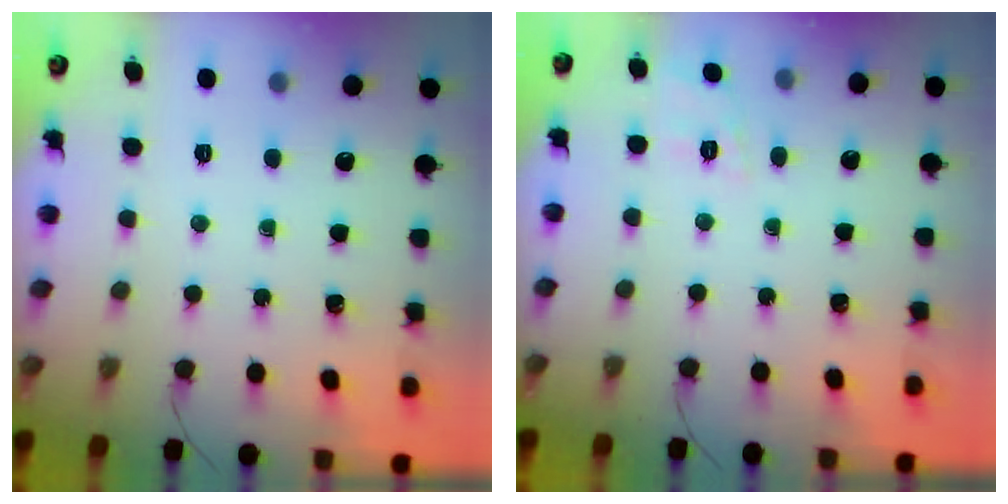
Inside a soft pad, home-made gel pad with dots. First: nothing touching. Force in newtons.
{"total": 4.2, "press": 3.8, "slide": 1.7}